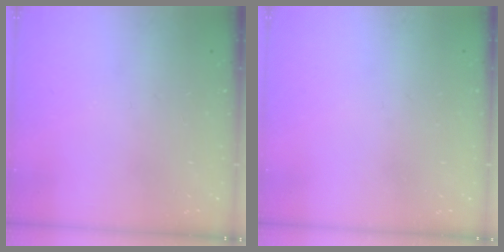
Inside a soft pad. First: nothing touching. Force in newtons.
{"total": 0.8, "press": 0.8, "slide": 0.1}